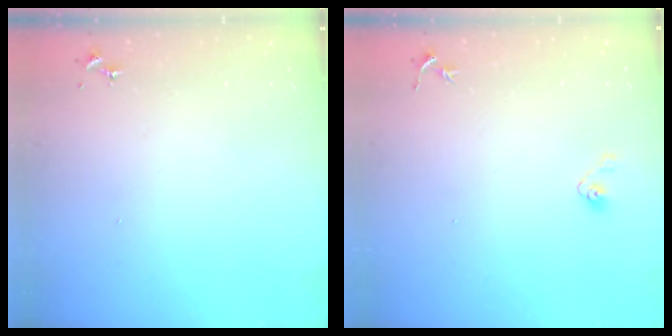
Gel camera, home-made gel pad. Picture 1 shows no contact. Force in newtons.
{"total": 4.1, "press": 3.9, "slide": 1.2}